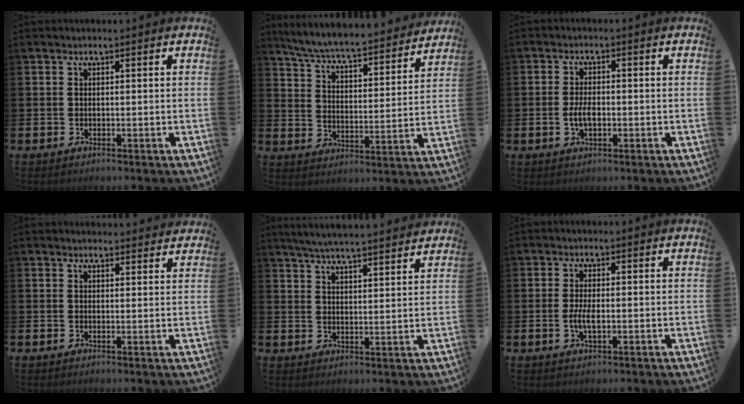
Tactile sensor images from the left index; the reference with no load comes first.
{"total": 6.9, "force": [6.6, 0.3, 2.1], "torque": [-0.073, -0.052, 0.112]}
{"total": 3.2, "force": [-0.5, 1.6, 2.7], "torque": [-0.036, -0.003, -0.011]}
{"total": 1.9, "force": [1.9, 0.3, -0.1], "torque": [0.014, -0.013, 0.032]}
{"total": 5.6, "force": [5.5, -0.2, 1.2], "torque": [-0.040, -0.029, 0.097]}
{"total": 2.9, "force": [-0.4, 1.1, 2.7], "torque": [-0.041, -0.002, -0.009]}